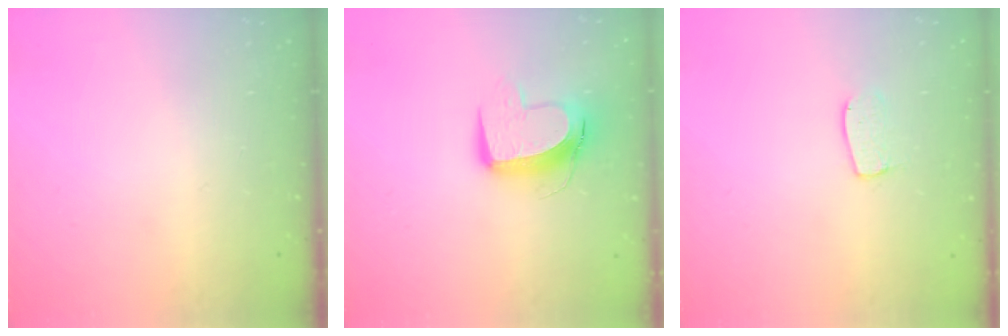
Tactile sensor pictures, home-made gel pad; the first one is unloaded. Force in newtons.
{"total": 11.1, "press": 11.0, "slide": 1.3}
{"total": 6.5, "press": 6.5, "slide": 0.5}